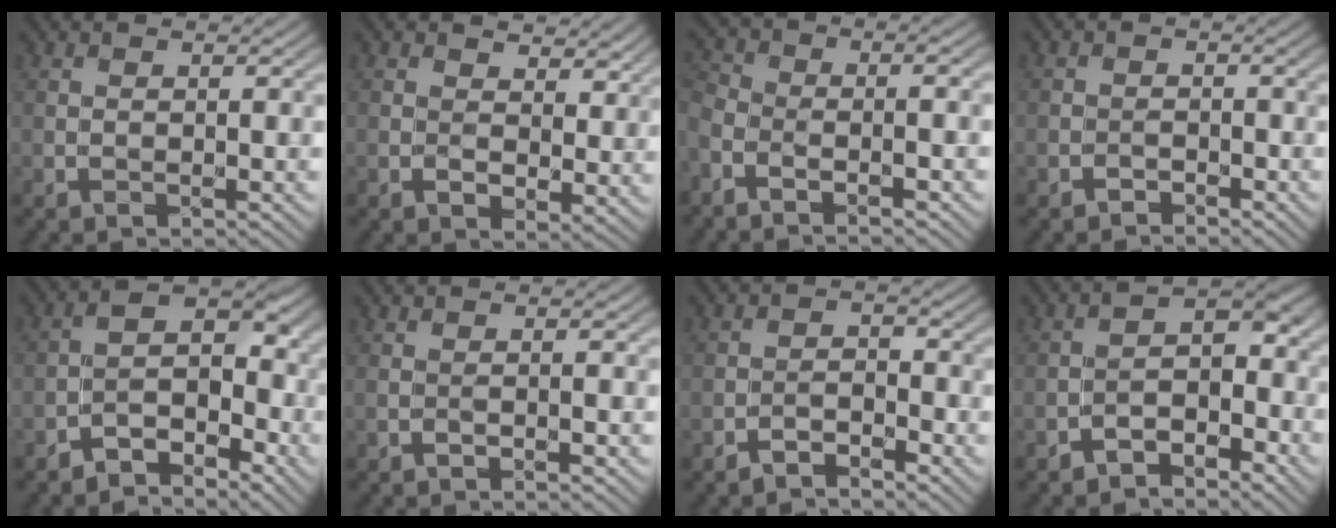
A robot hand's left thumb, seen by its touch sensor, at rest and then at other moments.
{"total": 4.6, "force": [3.0, 2.9, 1.9], "torque": [-0.037, -0.010, 0.044]}
{"total": 4.9, "force": [-3.4, 1.6, 3.1], "torque": [-0.055, -0.011, -0.051]}
{"total": 2.9, "force": [-1.3, 2.3, -1.2], "torque": [0.044, 0.009, -0.050]}
{"total": 5.8, "force": [-4.5, 3.3, 1.8], "torque": [0.001, 0.002, -0.089]}
{"total": 0.7, "force": [-0.2, -0.5, 0.4], "torque": [-0.010, 0.000, -0.003]}
{"total": 2.2, "force": [-1.9, 0.8, -0.6], "torque": [0.019, 0.006, -0.040]}
{"total": 4.2, "force": [-3.5, 1.8, 1.5], "torque": [-0.005, 0.011, -0.065]}